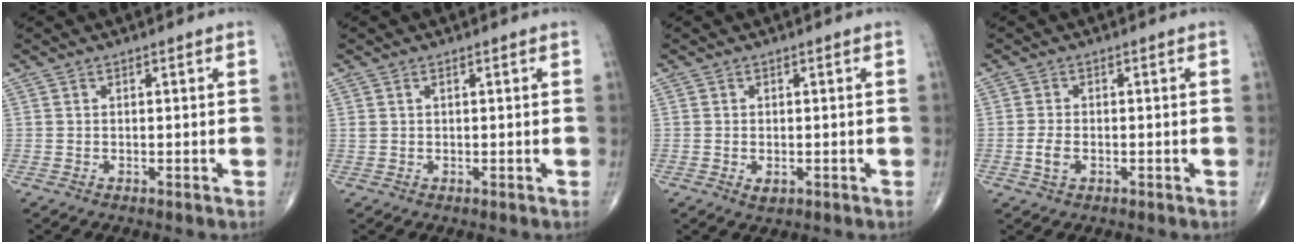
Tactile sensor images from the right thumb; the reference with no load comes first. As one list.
[{"total": 0.9, "force": [0.4, 0.5, 0.6], "torque": [-0.015, 0.007, 0.012]}, {"total": 1.5, "force": [-0.4, 0.9, 1.1], "torque": [-0.018, -0.004, -0.003]}, {"total": 2.7, "force": [-0.7, 1.6, 2.1], "torque": [-0.044, 0.003, -0.013]}]